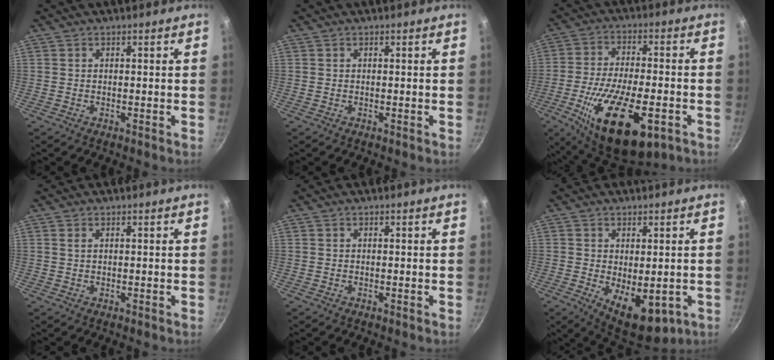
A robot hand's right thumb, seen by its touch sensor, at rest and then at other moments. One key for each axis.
{"total": 0.0}
{"total": 21.3, "fx": -8.4, "fy": 9.2, "fz": 17.3, "tx": -0.289, "ty": 0.011, "tz": -0.132}
{"total": 0.9, "fx": 0.4, "fy": 0.5, "fz": 0.6, "tx": -0.012, "ty": 0.002, "tz": 0.008}
{"total": 0.0}
{"total": 10.9, "fx": -2.4, "fy": 5.8, "fz": 8.9, "tx": -0.105, "ty": -0.015, "tz": -0.017}